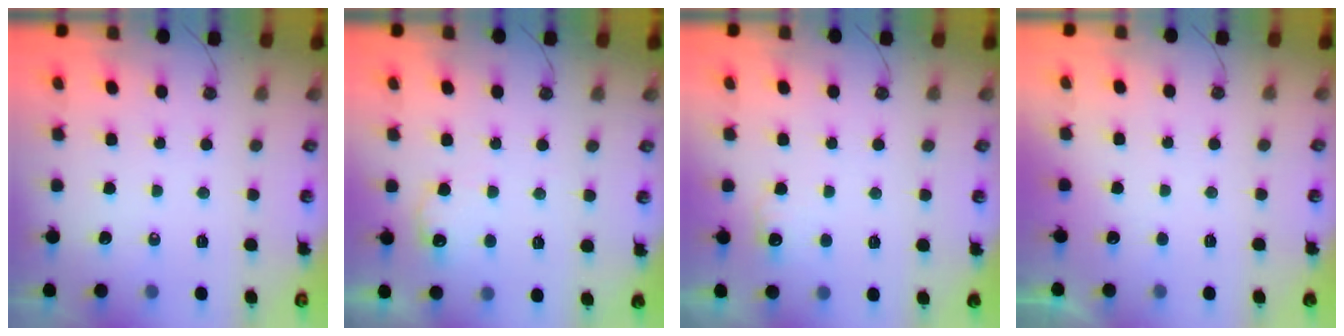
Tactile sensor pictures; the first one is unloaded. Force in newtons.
{"total": 8.4, "press": 8.4, "slide": 0.5}
{"total": 5.0, "press": 4.9, "slide": 1.1}
{"total": 0.0}